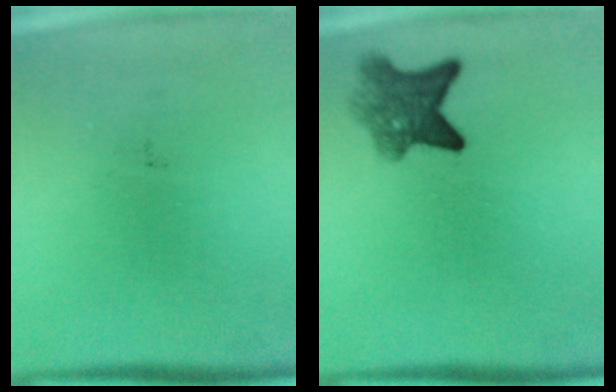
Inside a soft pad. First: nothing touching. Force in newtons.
{"total": 6.0}